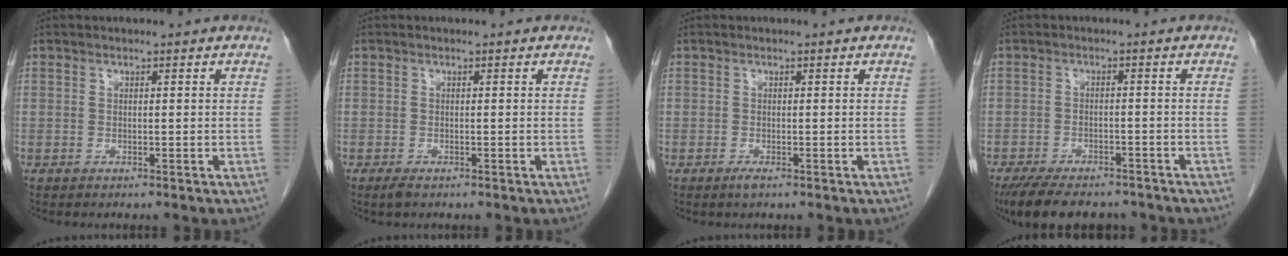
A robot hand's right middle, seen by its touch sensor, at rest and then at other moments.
{"total": 1.1, "force": [-0.8, 0.3, 0.8], "torque": [-0.018, -0.003, -0.011]}
{"total": 0.9, "force": [-0.6, 0.1, 0.7], "torque": [-0.015, -0.002, -0.010]}
{"total": 11.8, "force": [-9.7, 4.1, 5.3], "torque": [-0.093, -0.007, -0.142]}